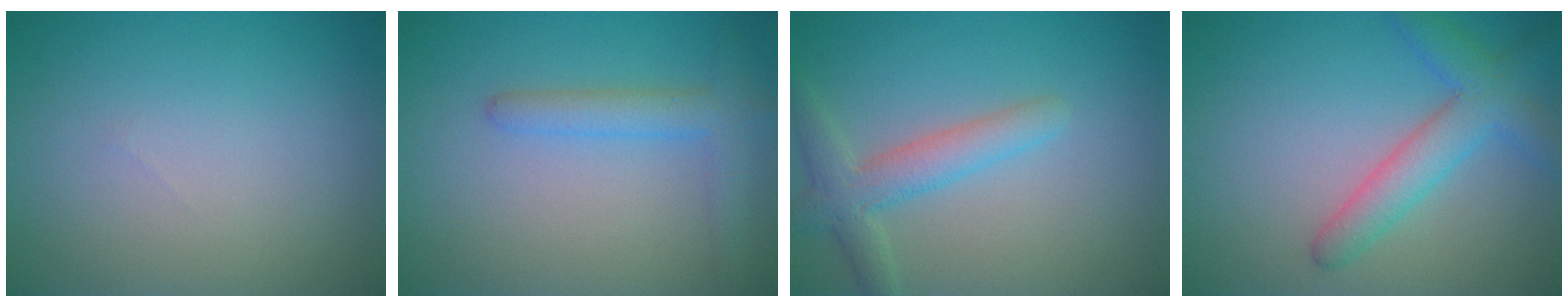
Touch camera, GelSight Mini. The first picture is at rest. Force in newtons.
{"total": 3.0, "press": 3.0, "slide": 0.2}
{"total": 3.4, "press": 3.4, "slide": 0.3}
{"total": 4.2, "press": 4.2, "slide": 0.2}